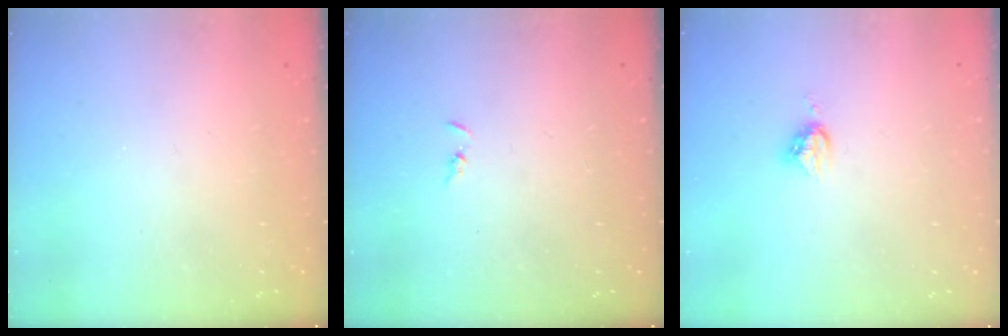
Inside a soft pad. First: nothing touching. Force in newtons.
{"total": 1.3, "press": 1.2, "slide": 0.3}
{"total": 5.1, "press": 5.1, "slide": 0.0}